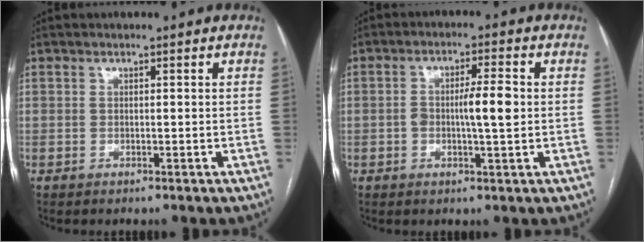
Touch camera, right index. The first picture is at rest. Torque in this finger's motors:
{"motor_torque": [0.14, -0.06, 0.15, 0.08]}